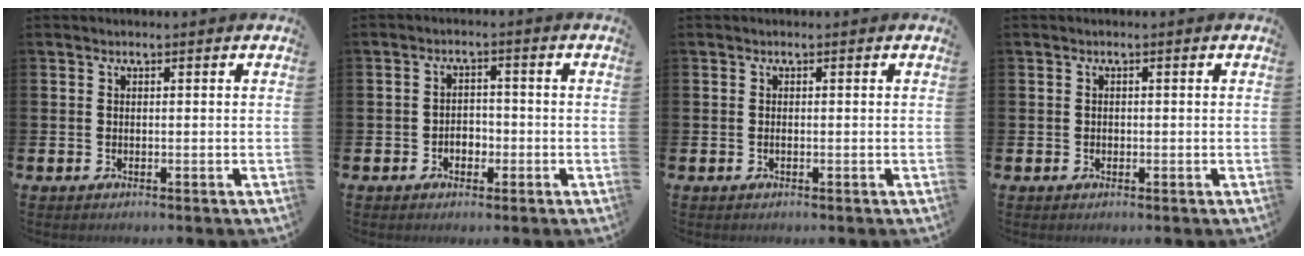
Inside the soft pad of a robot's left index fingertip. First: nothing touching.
{"total": 2.3, "force": [-1.0, 1.7, 1.1], "torque": [-0.013, 0.002, -0.026]}
{"total": 0.0}
{"total": 0.5, "force": [0.0, 0.5, 0.1], "torque": [-0.003, 0.004, -0.002]}